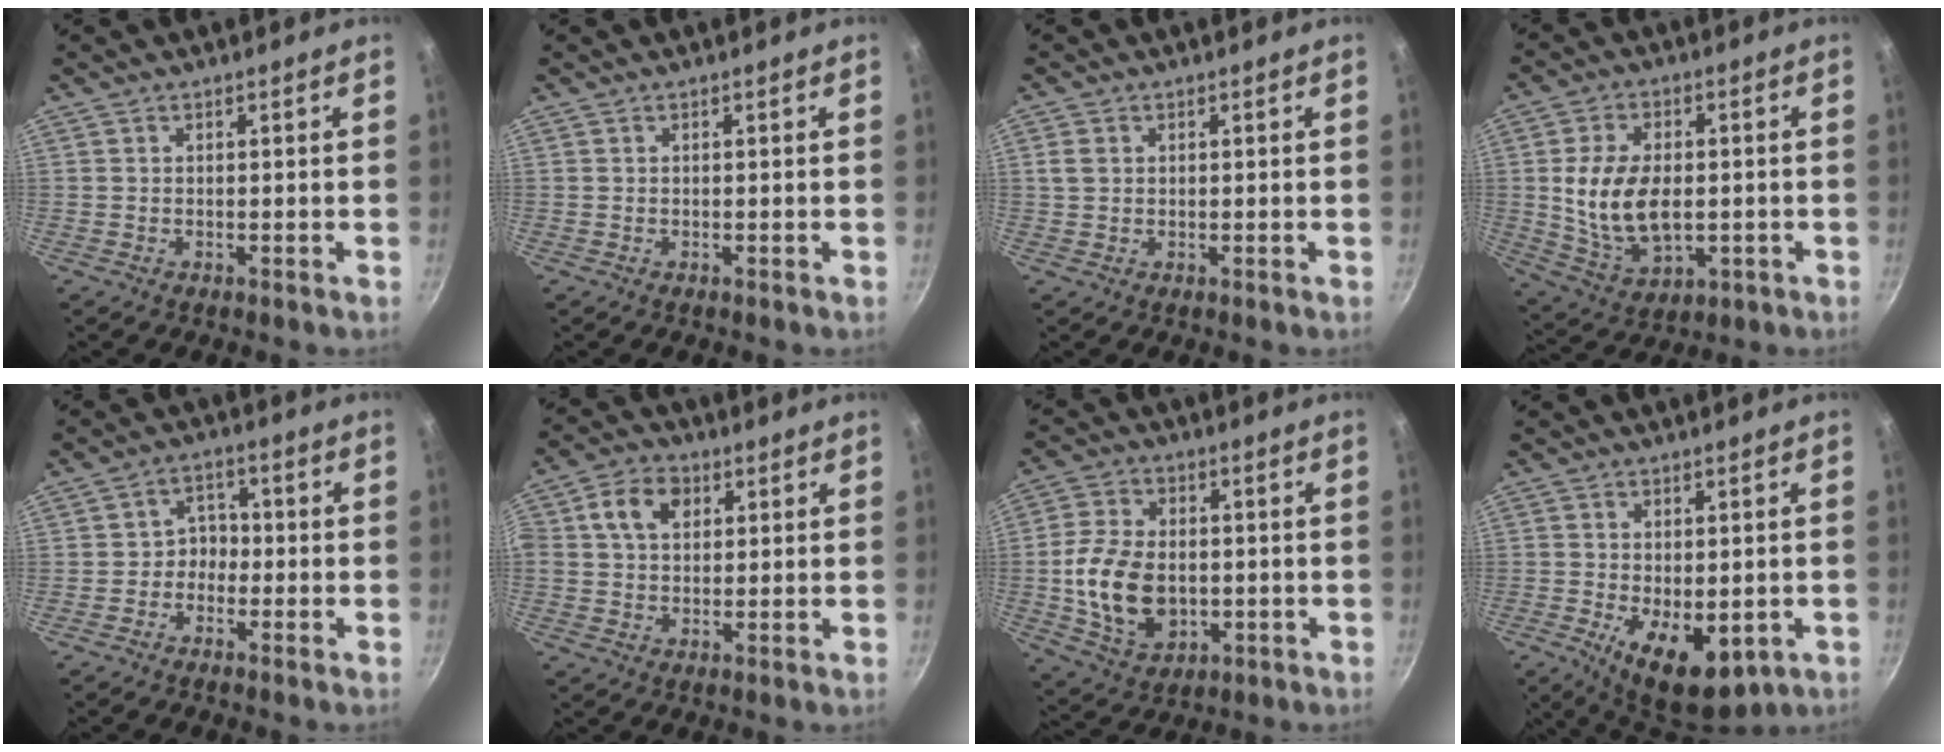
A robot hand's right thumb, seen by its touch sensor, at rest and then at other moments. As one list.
[{"total": 0.0}, {"total": 2.3, "force": [0.6, 1.8, 1.4], "torque": [-0.024, 0.005, 0.013]}, {"total": 14.1, "force": [-0.5, 8.8, 11.1], "torque": [-0.188, 0.000, 0.004]}, {"total": 3.8, "force": [-1.4, 3.2, 1.5], "torque": [0.007, 0.024, -0.031]}, {"total": 7.7, "force": [2.2, 5.8, 4.6], "torque": [-0.067, 0.008, 0.023]}, {"total": 14.1, "force": [-1.4, 9.7, 10.2], "torque": [-0.177, 0.003, -0.017]}, {"total": 11.7, "force": [-3.3, 6.0, 9.5], "torque": [-0.127, -0.012, -0.033]}]